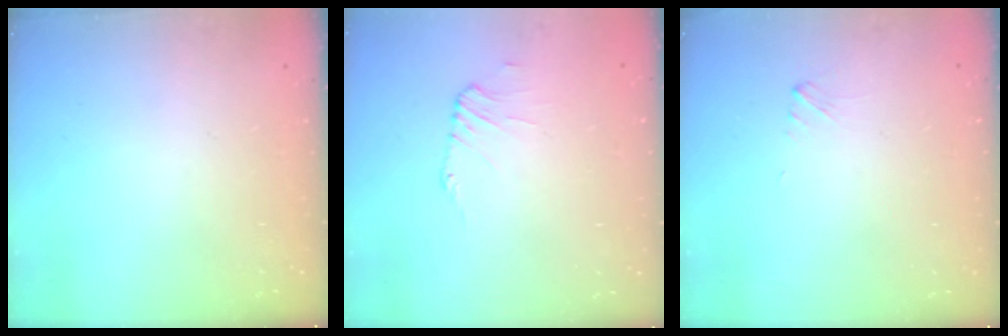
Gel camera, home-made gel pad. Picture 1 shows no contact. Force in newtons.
{"total": 1.1, "press": 1.1, "slide": 0.3}
{"total": 1.5, "press": 1.5, "slide": 0.2}